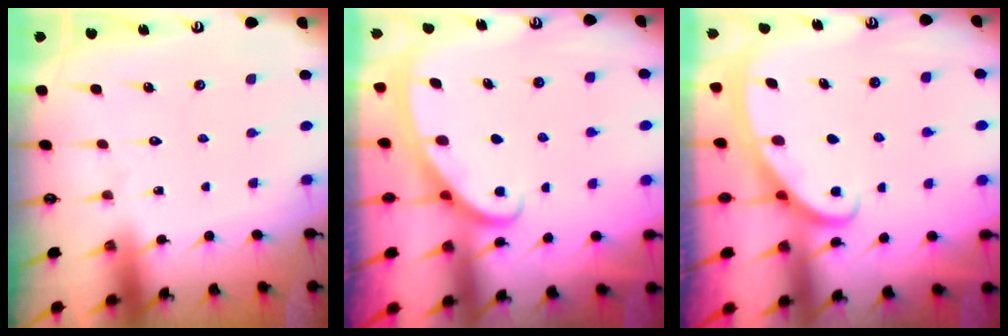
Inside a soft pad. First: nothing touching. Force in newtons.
{"total": 2.5, "press": 2.5, "slide": 0.4}
{"total": 2.5, "press": 2.5, "slide": 0.4}